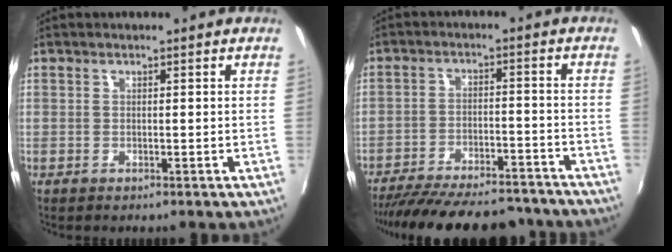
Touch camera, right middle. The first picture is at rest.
{"total": 22.6, "force": [-19.8, 5.9, 9.2], "torque": [-0.182, -0.008, -0.265]}